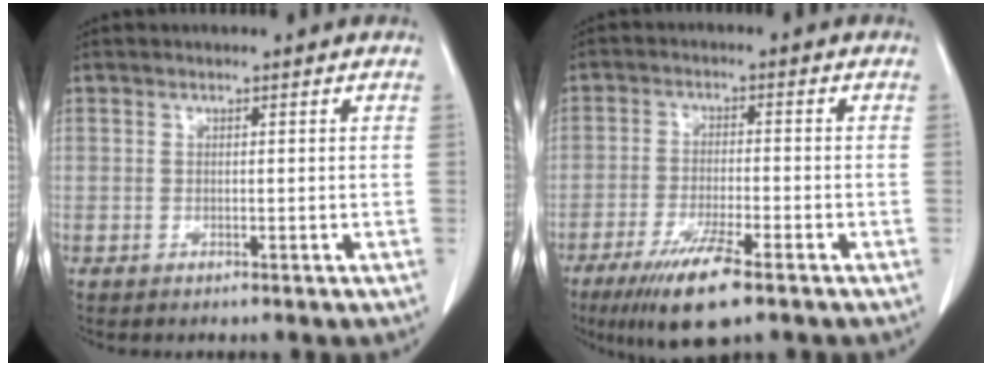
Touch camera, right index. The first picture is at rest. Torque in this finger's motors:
{"motor_torque": [0.52, -0.35, 0.25, 0.07]}